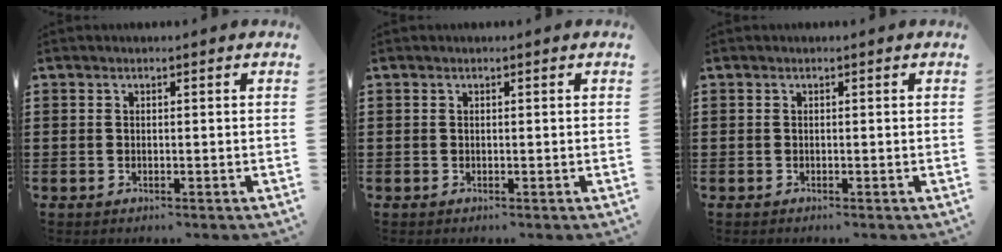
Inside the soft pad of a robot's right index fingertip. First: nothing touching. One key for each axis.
{"total": 0.0}
{"total": 0.0}